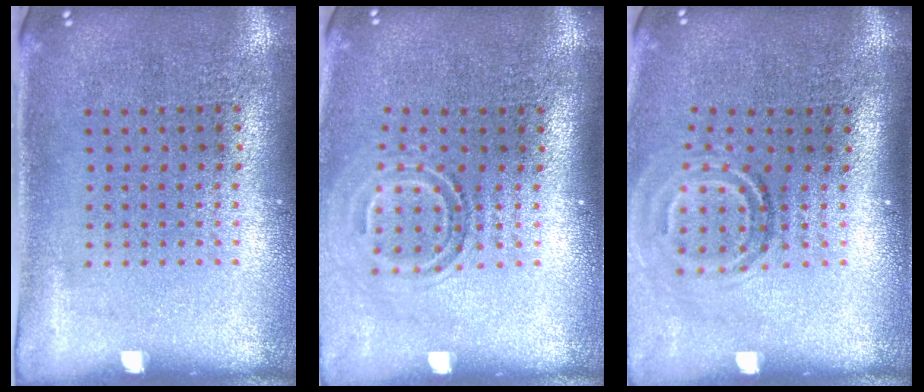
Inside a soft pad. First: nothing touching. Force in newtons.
{"total": 1.7, "press": 1.1, "slide": 1.3}
{"total": 1.9, "press": 1.1, "slide": 1.5}